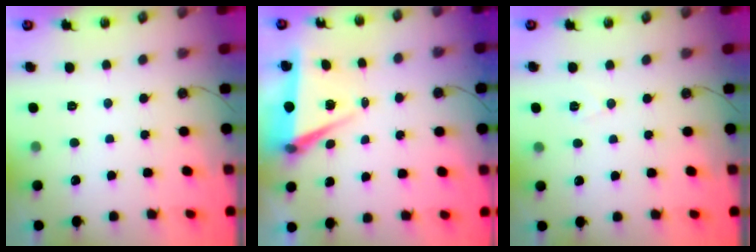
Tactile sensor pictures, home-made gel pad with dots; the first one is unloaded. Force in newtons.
{"total": 7.1, "press": 5.7, "slide": 4.3}
{"total": 5.1, "press": 4.4, "slide": 2.6}